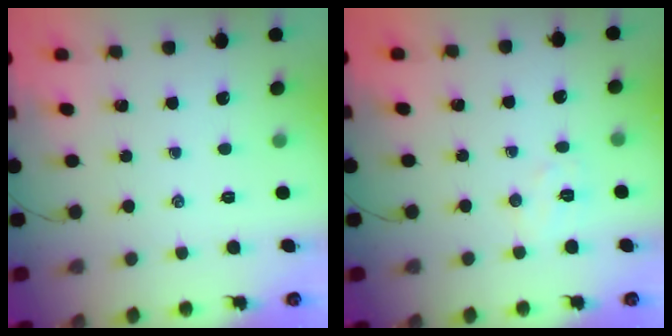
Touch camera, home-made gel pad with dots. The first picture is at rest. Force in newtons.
{"total": 5.4, "press": 5.3, "slide": 1.2}